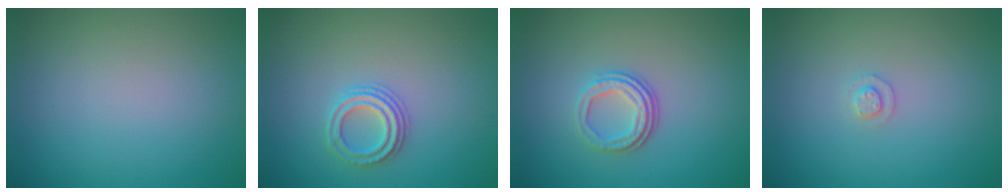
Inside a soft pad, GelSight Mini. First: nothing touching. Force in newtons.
{"total": 2.3, "press": 2.2, "slide": 0.8}
{"total": 3.2, "press": 2.4, "slide": 2.1}
{"total": 1.0, "press": 1.0, "slide": 0.2}